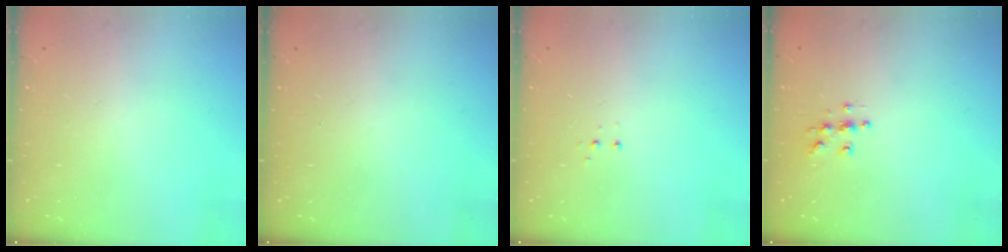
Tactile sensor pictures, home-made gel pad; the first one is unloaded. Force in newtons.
{"total": 0.0}
{"total": 3.4, "press": 3.3, "slide": 0.7}
{"total": 5.7, "press": 5.7, "slide": 0.5}